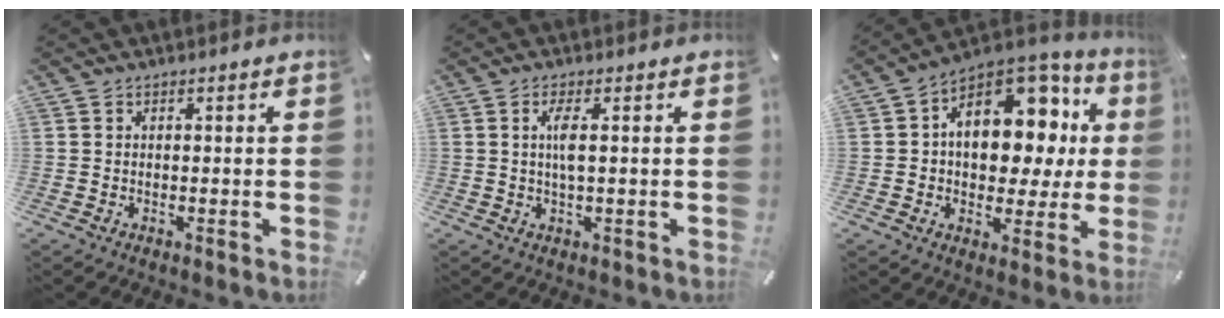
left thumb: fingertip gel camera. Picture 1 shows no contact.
{"total": 4.0, "force": [0.6, 0.6, 3.9], "torque": [-0.078, -0.002, 0.007]}
{"total": 17.3, "force": [4.3, 11.7, 12.0], "torque": [-0.158, -0.033, 0.076]}